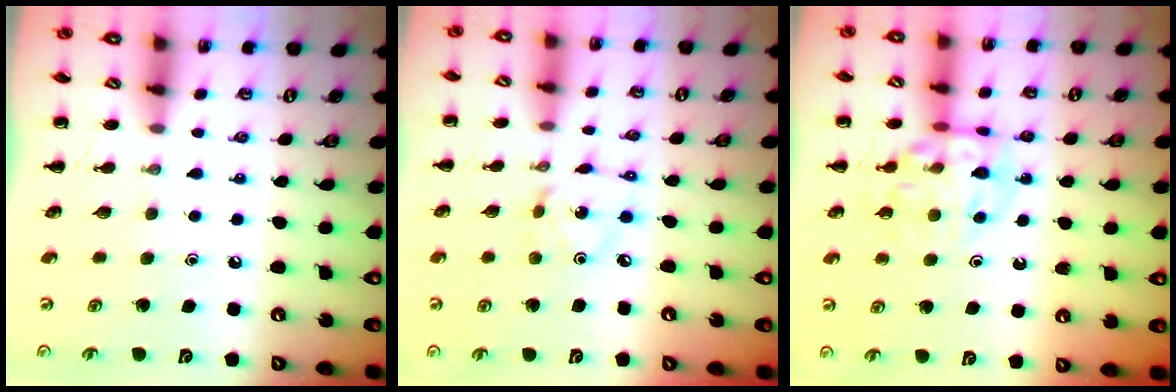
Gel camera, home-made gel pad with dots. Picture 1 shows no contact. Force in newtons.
{"total": 2.3, "press": 2.3, "slide": 0.1}
{"total": 11.9, "press": 11.8, "slide": 1.7}